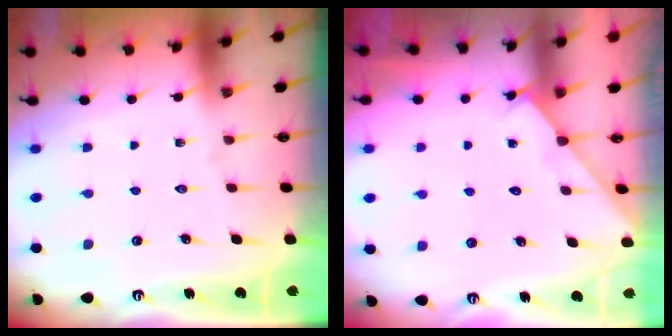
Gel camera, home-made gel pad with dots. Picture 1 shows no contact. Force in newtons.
{"total": 2.3, "press": 2.3, "slide": 0.4}